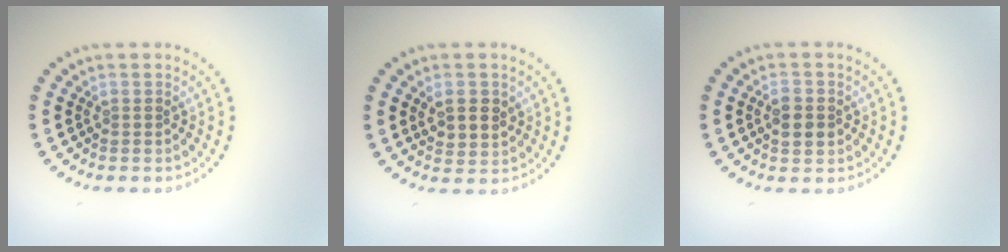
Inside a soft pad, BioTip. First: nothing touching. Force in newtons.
{"total": 2.8, "press": 2.7, "slide": 0.8}
{"total": 2.8, "press": 2.8, "slide": 0.2}